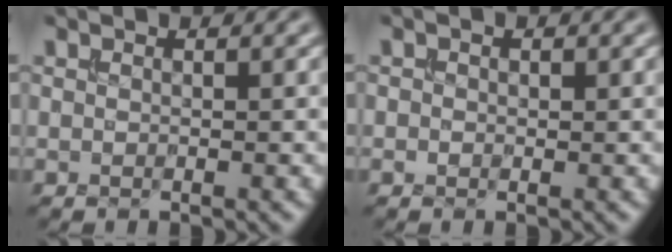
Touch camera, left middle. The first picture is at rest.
{"total": 0.8, "force": [-0.4, 0.6, 0.3], "torque": [0.000, -0.004, -0.006]}